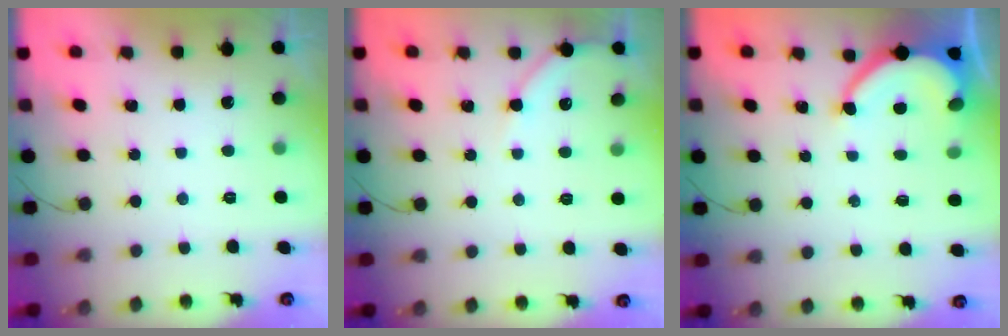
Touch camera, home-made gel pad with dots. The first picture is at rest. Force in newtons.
{"total": 4.8, "press": 4.8, "slide": 0.6}
{"total": 7.5, "press": 7.5, "slide": 0.6}